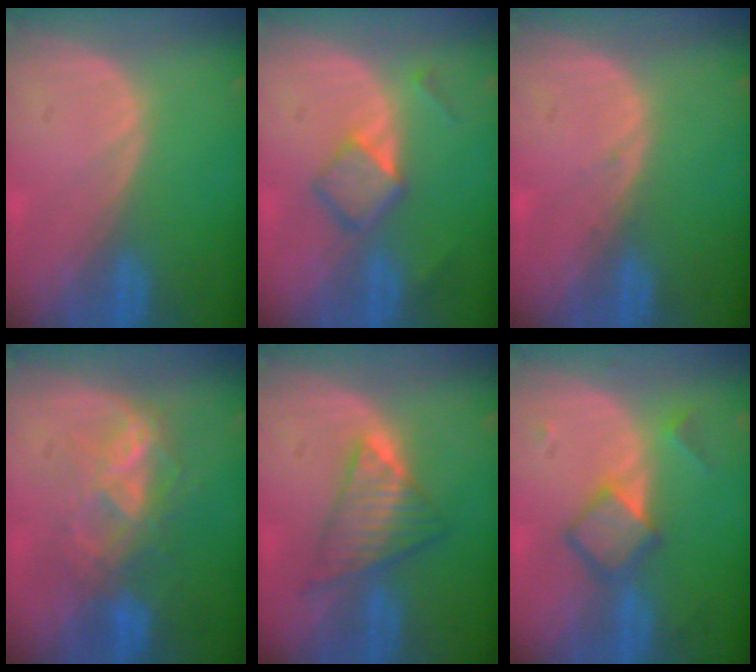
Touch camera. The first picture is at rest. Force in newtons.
{"total": 4.9, "press": 4.6, "slide": 1.8}
{"total": 0.6, "press": 0.3, "slide": 0.5}
{"total": 6.7, "press": 6.5, "slide": 1.5}
{"total": 6.3, "press": 6.2, "slide": 1.4}
{"total": 5.1, "press": 5.1, "slide": 0.0}